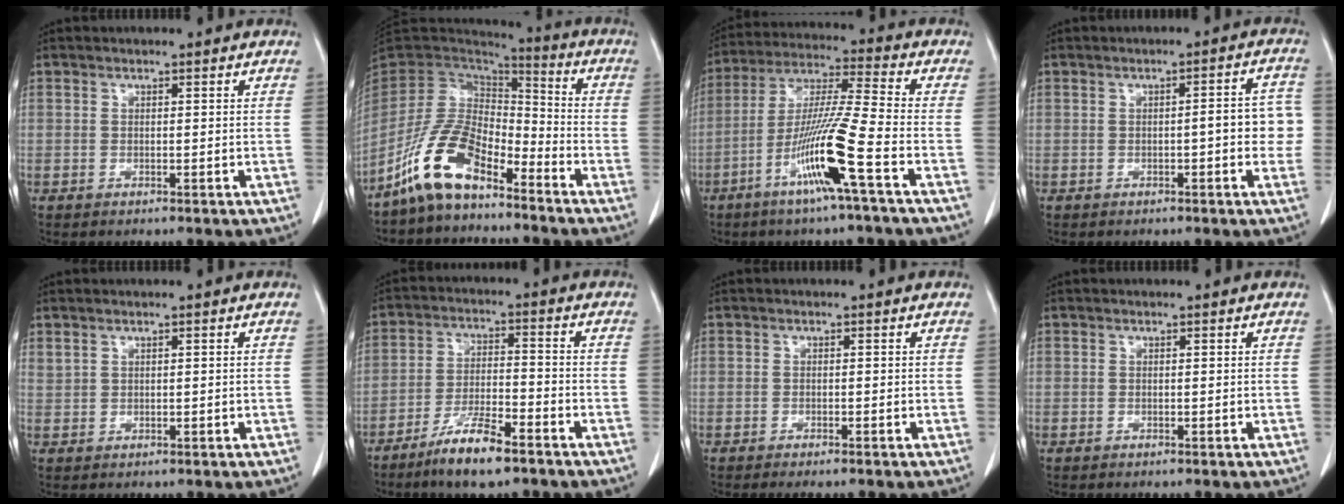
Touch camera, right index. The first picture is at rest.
{"total": 12.3, "force": [-8.5, 4.7, 7.6], "torque": [-0.164, 0.016, -0.168]}
{"total": 13.1, "force": [-5.7, -1.3, 11.8], "torque": [-0.231, -0.009, -0.112]}
{"total": 5.9, "force": [-0.8, 1.2, 5.7], "torque": [-0.060, 0.019, -0.014]}
{"total": 1.0, "force": [0.8, 0.4, 0.4], "torque": [-0.013, 0.009, 0.024]}
{"total": 9.0, "force": [-6.4, 1.4, 6.2], "torque": [-0.120, -0.014, -0.117]}
{"total": 1.6, "force": [-1.3, 0.1, 0.8], "torque": [-0.011, -0.004, -0.017]}
{"total": 0.0}